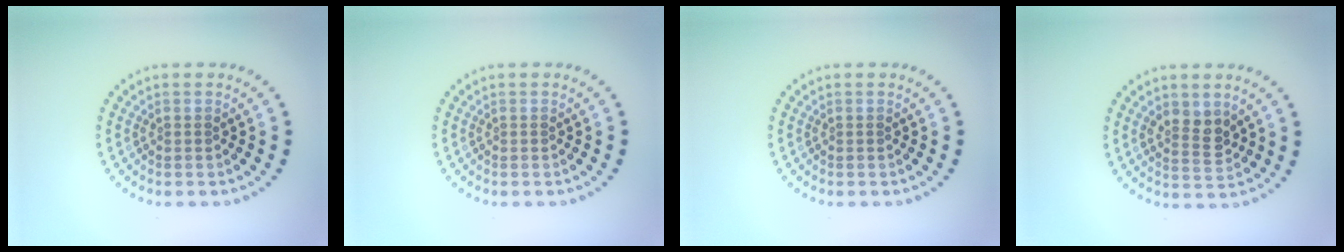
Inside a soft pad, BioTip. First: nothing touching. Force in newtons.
{"total": 0.0}
{"total": 0.0}
{"total": 2.5, "press": 2.4, "slide": 0.7}